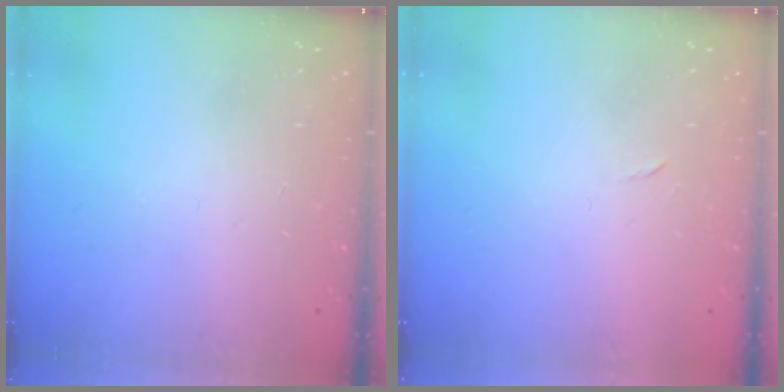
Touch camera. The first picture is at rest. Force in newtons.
{"total": 2.3, "press": 2.3, "slide": 0.4}